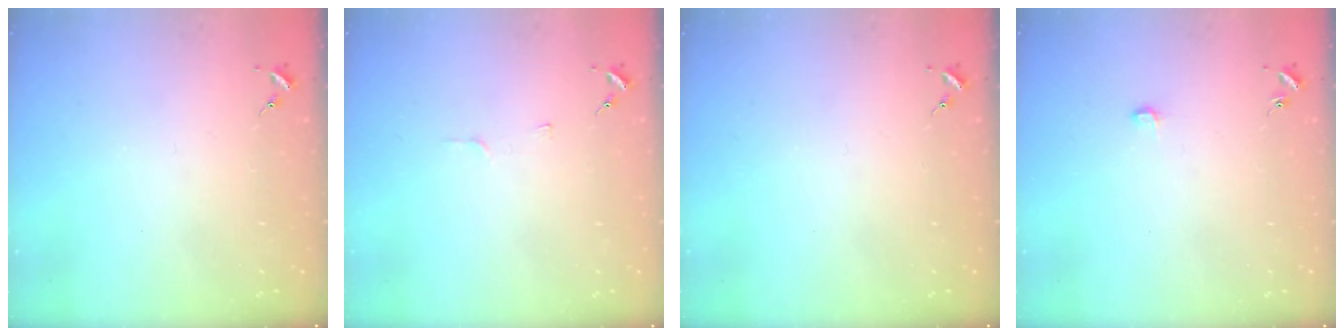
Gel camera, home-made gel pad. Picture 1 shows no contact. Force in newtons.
{"total": 3.6, "press": 3.6, "slide": 0.4}
{"total": 0.0}
{"total": 3.9, "press": 3.9, "slide": 0.3}